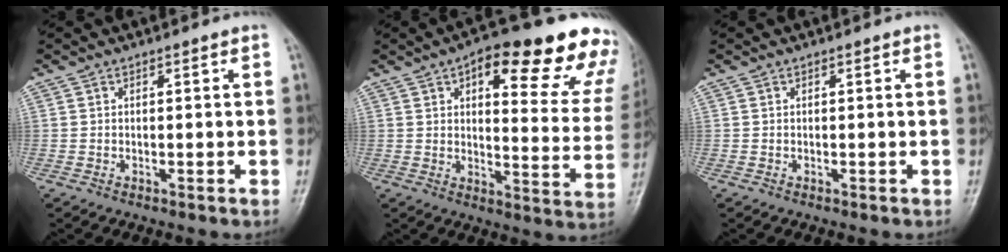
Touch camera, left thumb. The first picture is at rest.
{"total": 23.9, "force": [14.4, 8.5, 17.1], "torque": [-0.170, -0.041, 0.172]}
{"total": 0.0}